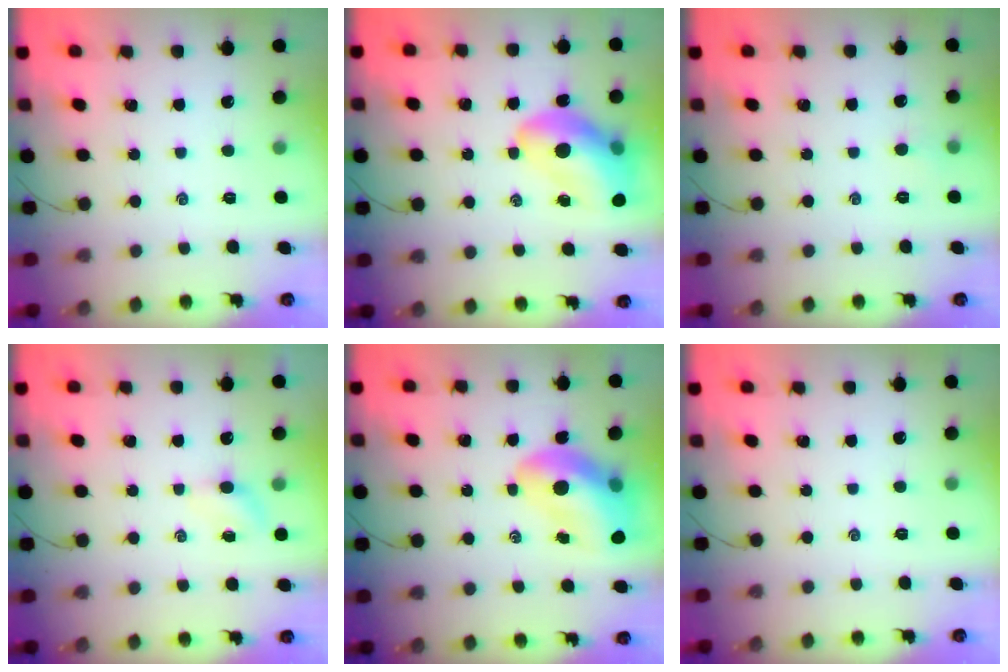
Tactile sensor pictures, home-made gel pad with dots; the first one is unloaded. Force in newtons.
{"total": 14.5, "press": 13.9, "slide": 4.1}
{"total": 2.4, "press": 2.3, "slide": 0.7}
{"total": 3.0, "press": 2.9, "slide": 0.9}
{"total": 14.9, "press": 14.3, "slide": 4.4}
{"total": 0.0}